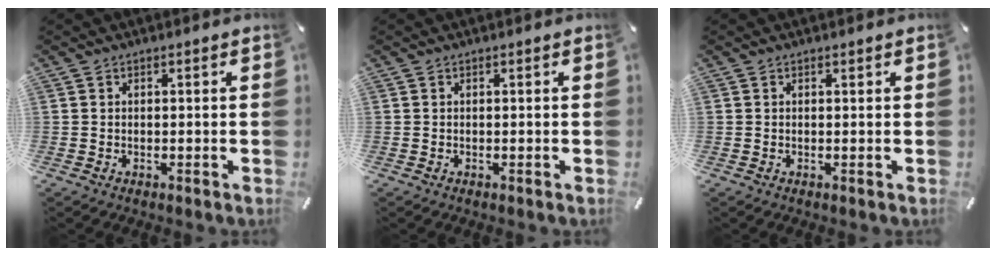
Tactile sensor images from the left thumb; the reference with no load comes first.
{"total": 0.0}
{"total": 0.0}